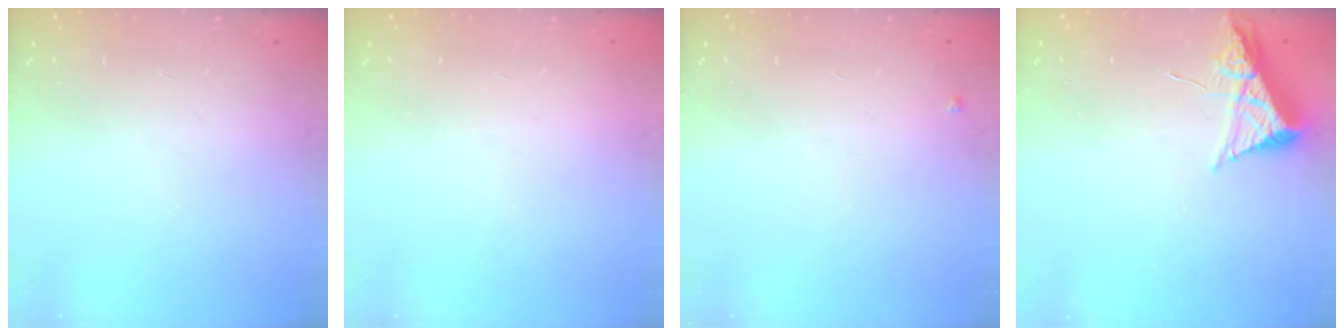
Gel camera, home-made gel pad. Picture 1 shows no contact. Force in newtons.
{"total": 1.5, "press": 1.5, "slide": 0.1}
{"total": 3.0, "press": 3.0, "slide": 0.5}
{"total": 7.9, "press": 7.9, "slide": 0.8}